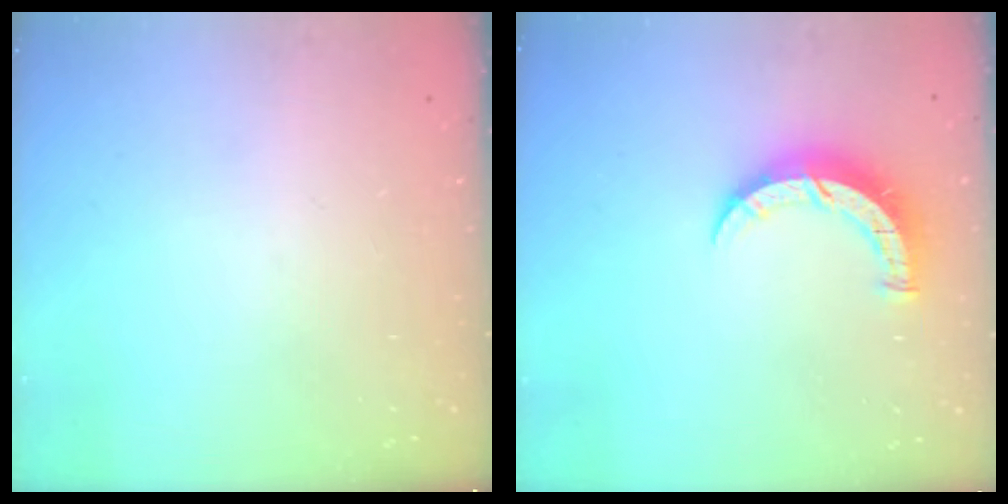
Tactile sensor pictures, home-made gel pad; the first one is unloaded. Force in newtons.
{"total": 7.0, "press": 7.0, "slide": 0.4}